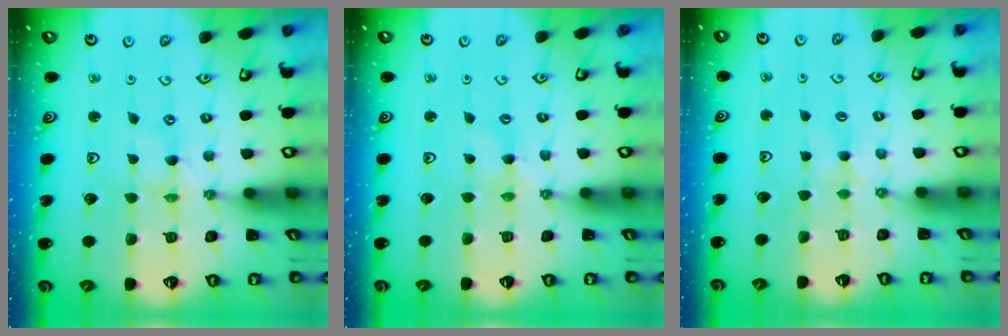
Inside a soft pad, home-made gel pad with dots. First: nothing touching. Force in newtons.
{"total": 0.5, "press": 0.5, "slide": 0.2}
{"total": 3.1, "press": 3.1, "slide": 0.6}